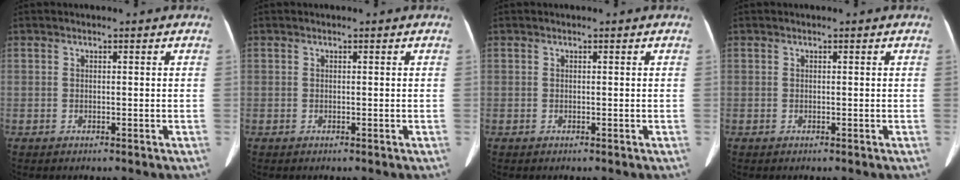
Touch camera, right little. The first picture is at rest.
{"total": 0.0}
{"total": 0.0}
{"total": 0.0}